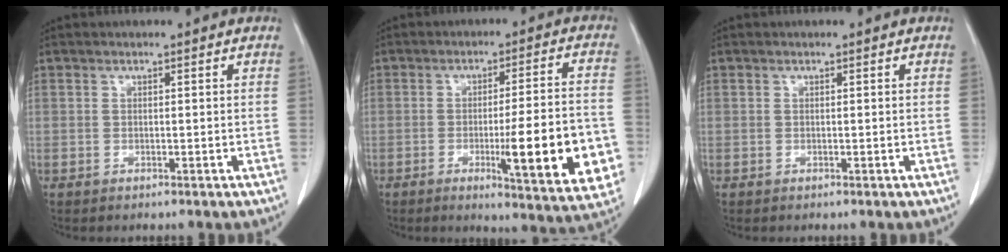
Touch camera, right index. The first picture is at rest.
{"total": 16.0, "force": [-4.3, 1.6, 15.3], "torque": [-0.173, -0.007, -0.052]}
{"total": 0.0}